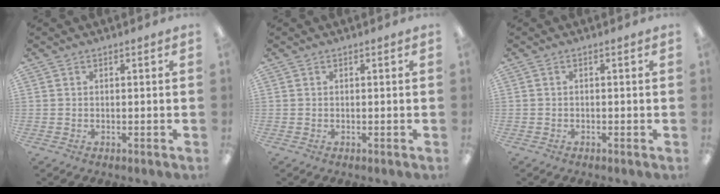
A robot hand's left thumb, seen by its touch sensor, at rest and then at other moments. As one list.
[{"total": 0.0}, {"total": 0.7, "force": [-0.4, 0.1, 0.5], "torque": [-0.009, 0.000, -0.007]}]